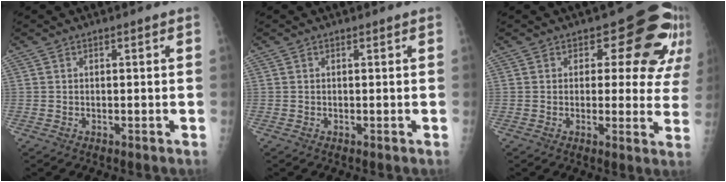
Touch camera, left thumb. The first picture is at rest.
{"total": 0.0}
{"total": 12.3, "force": [6.6, 7.1, 7.6], "torque": [-0.037, -0.030, 0.059]}